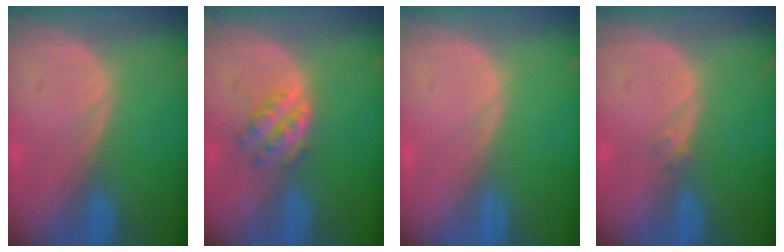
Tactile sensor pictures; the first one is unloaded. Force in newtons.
{"total": 4.1, "press": 4.1, "slide": 0.4}
{"total": 0.0}
{"total": 1.0, "press": 0.9, "slide": 0.4}